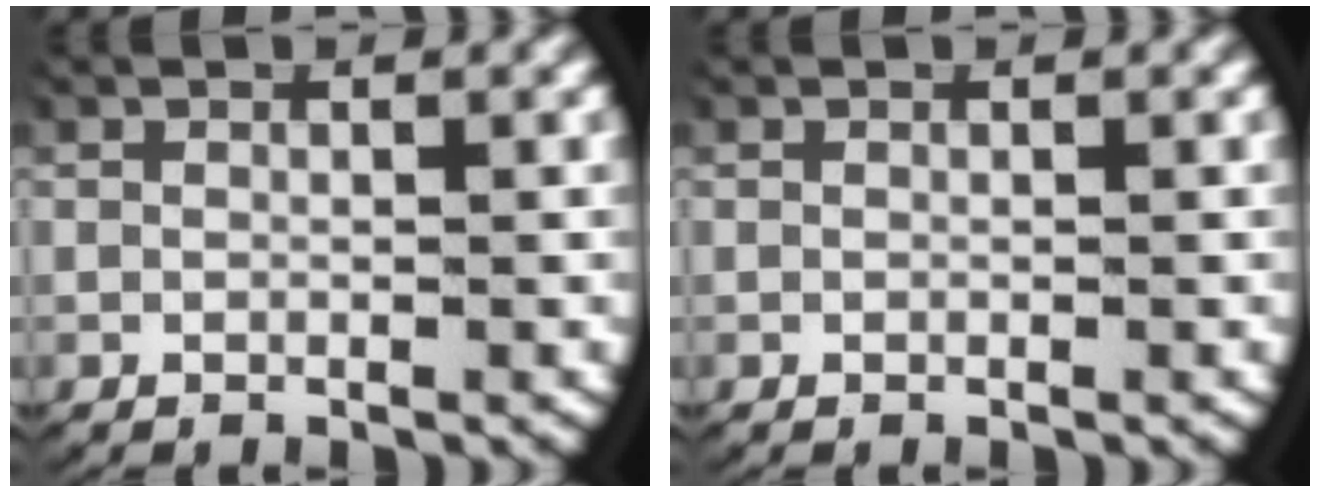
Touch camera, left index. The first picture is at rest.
{"total": 0.0}